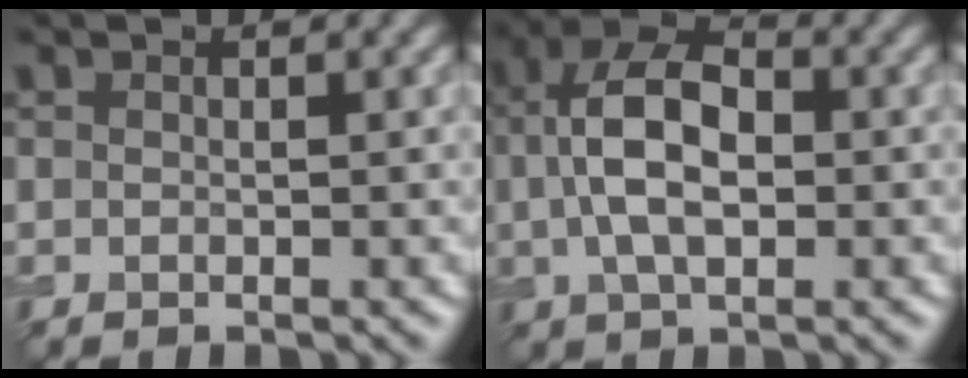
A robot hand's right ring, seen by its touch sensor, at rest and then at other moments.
{"total": 7.3, "force": [0.3, 4.1, 6.0], "torque": [-0.122, 0.012, -0.003]}